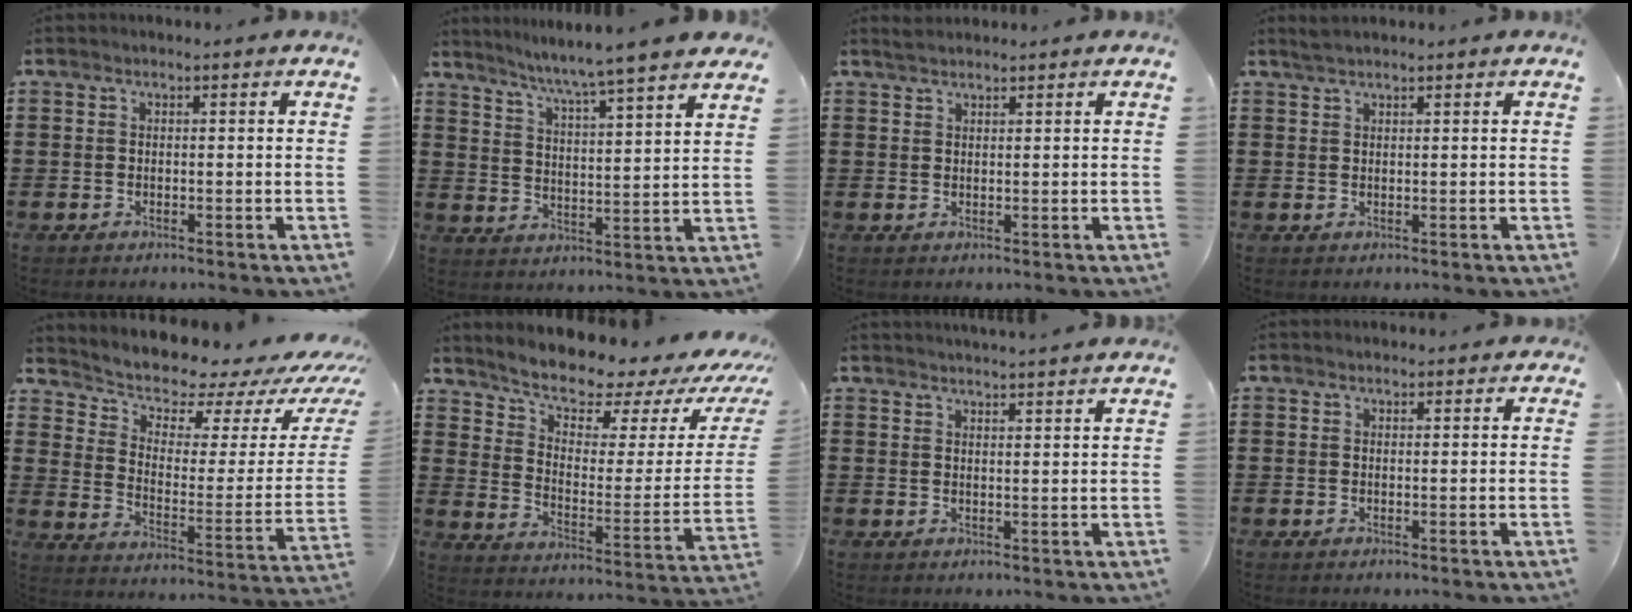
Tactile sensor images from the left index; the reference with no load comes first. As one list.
[{"total": 5.2, "force": [4.7, -1.4, 1.8], "torque": [-0.057, -0.043, 0.072]}, {"total": 1.5, "force": [1.4, 0.2, 0.2], "torque": [-0.006, 0.001, 0.028]}, {"total": 1.6, "force": [1.4, 0.1, 0.6], "torque": [-0.014, 0.001, 0.027]}, {"total": 5.7, "force": [5.2, 2.1, 1.1], "torque": [-0.040, -0.052, 0.085]}, {"total": 7.2, "force": [6.4, 2.1, 2.6], "torque": [-0.063, -0.057, 0.103]}, {"total": 2.2, "force": [2.2, -0.5, 0.1], "torque": [-0.007, -0.007, 0.042]}, {"total": 0.7, "force": [0.5, 0.5, 0.2], "torque": [-0.006, 0.005, 0.010]}]